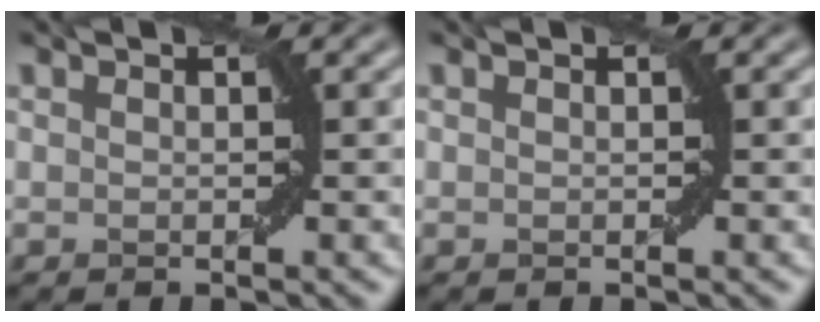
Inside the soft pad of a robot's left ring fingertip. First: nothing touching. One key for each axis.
{"total": 0.0}